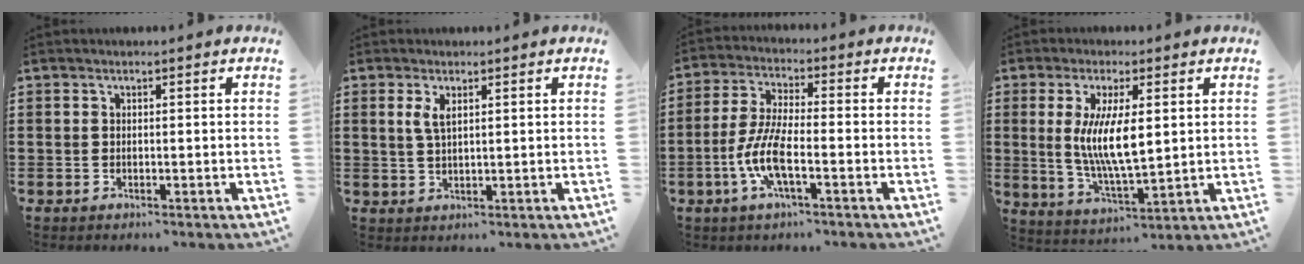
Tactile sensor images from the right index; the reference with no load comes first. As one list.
[{"total": 2.8, "force": [1.1, 0.9, 2.4], "torque": [-0.051, 0.004, 0.018]}, {"total": 8.0, "force": [-3.0, 2.1, 7.1], "torque": [-0.167, -0.013, -0.063]}, {"total": 9.0, "force": [1.3, 2.7, 8.5], "torque": [-0.170, 0.002, 0.021]}]